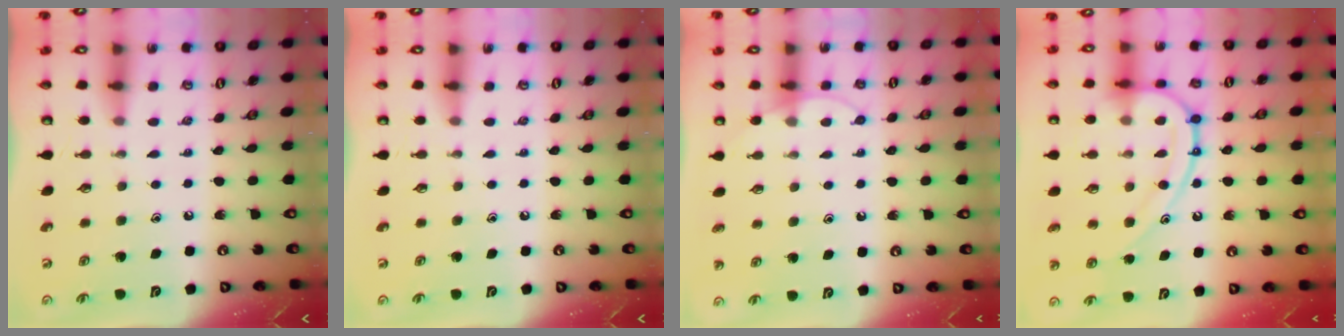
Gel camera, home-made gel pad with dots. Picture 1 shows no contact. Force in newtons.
{"total": 0.0}
{"total": 5.7, "press": 5.7, "slide": 0.6}
{"total": 16.5, "press": 16.4, "slide": 1.6}